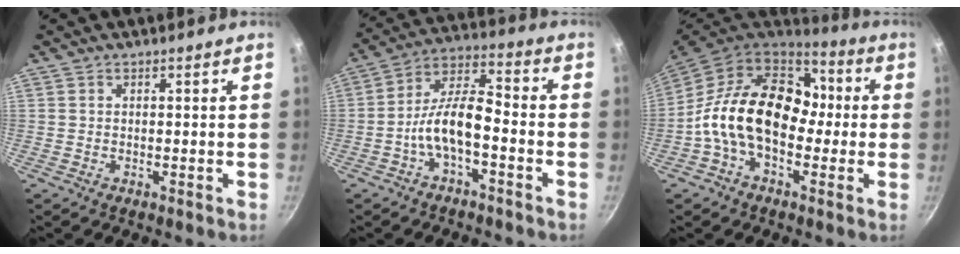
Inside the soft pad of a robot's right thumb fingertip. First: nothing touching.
{"total": 9.8, "force": [-3.7, 4.0, 8.2], "torque": [-0.149, 0.049, -0.077]}
{"total": 19.3, "force": [-0.9, 13.2, 14.0], "torque": [-0.196, 0.037, -0.035]}